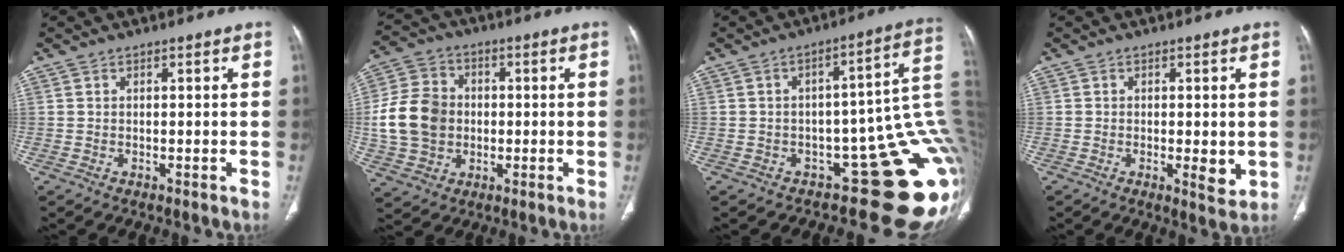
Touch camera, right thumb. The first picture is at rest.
{"total": 13.1, "force": [-0.4, 10.8, 7.4], "torque": [-0.129, 0.018, -0.005]}
{"total": 17.8, "force": [-3.1, 8.6, 15.2], "torque": [-0.082, 0.063, -0.036]}
{"total": 4.2, "force": [-0.6, 1.5, 3.8], "torque": [-0.052, -0.011, -0.006]}